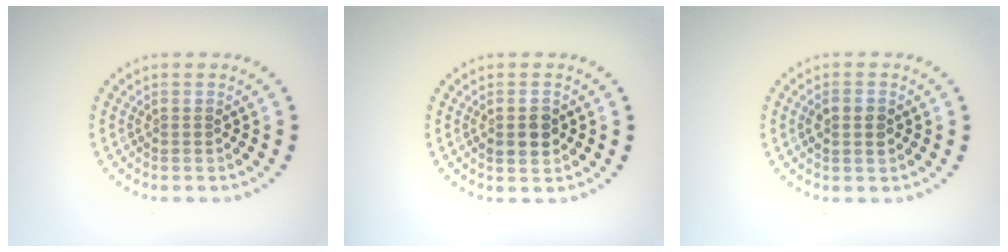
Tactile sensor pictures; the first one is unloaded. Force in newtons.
{"total": 2.2, "press": 2.2, "slide": 0.2}
{"total": 1.8, "press": 1.8, "slide": 0.1}